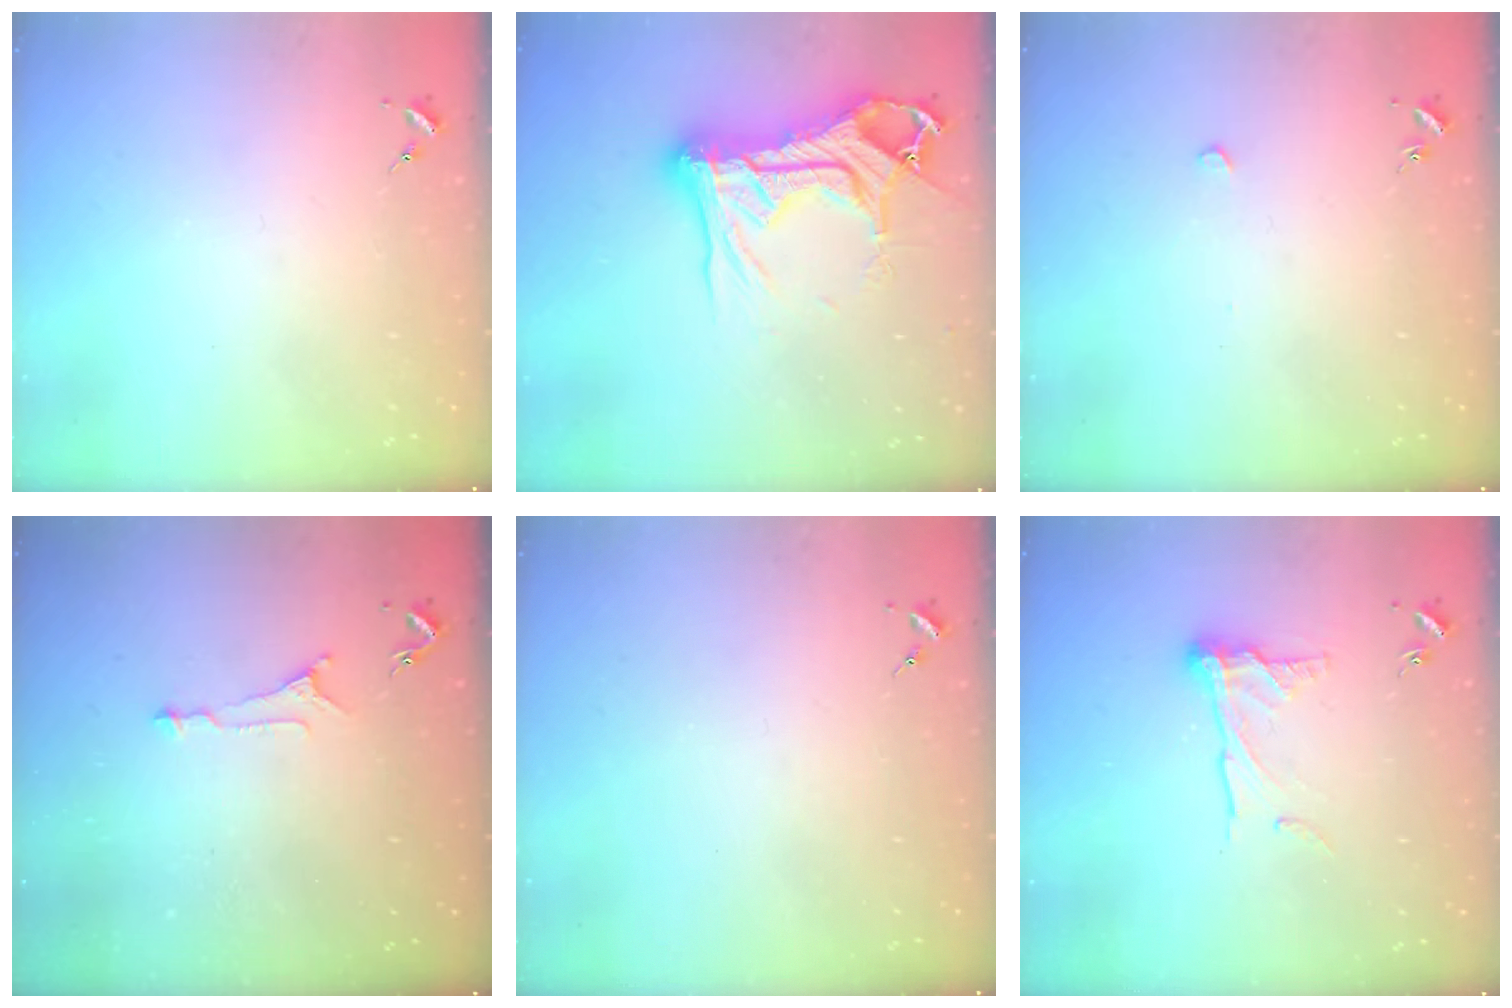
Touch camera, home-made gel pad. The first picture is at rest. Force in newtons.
{"total": 23.0, "press": 22.8, "slide": 2.5}
{"total": 3.0, "press": 2.9, "slide": 0.4}
{"total": 4.8, "press": 4.8, "slide": 0.4}
{"total": 0.0}
{"total": 11.5, "press": 11.4, "slide": 1.1}